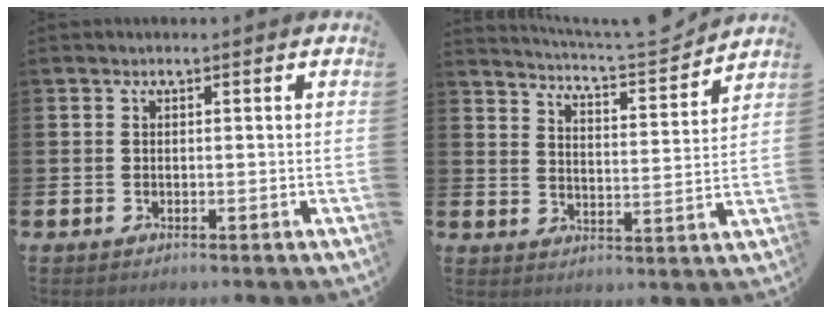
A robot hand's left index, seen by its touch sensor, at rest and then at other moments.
{"total": 5.8, "force": [5.8, 0.0, 0.9], "torque": [-0.030, -0.053, 0.095]}